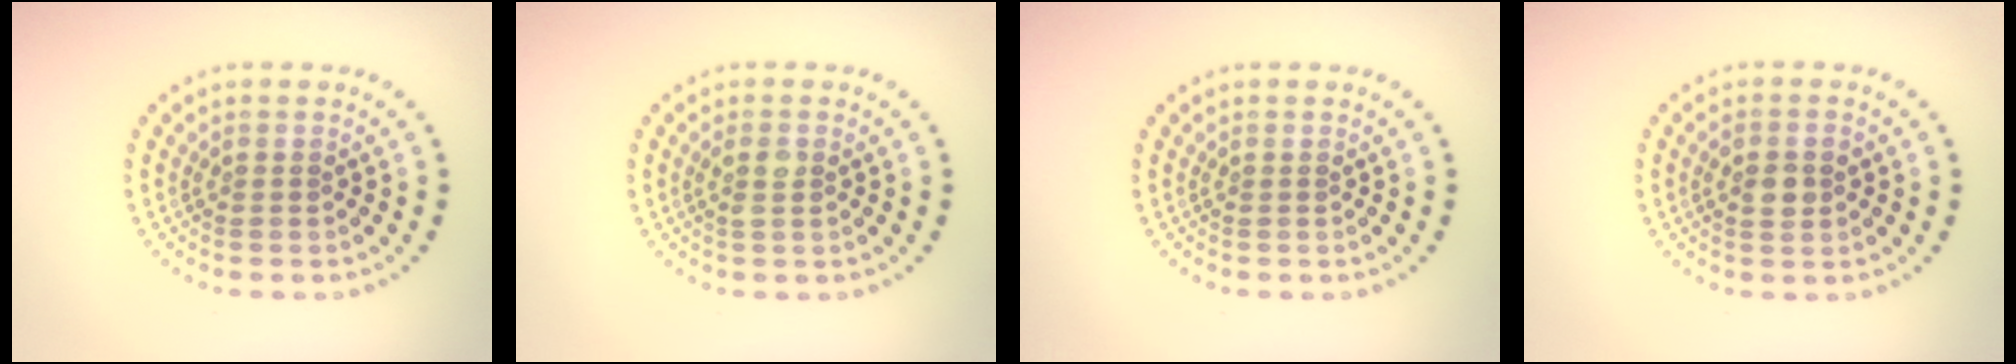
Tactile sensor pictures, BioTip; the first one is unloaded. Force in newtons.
{"total": 1.4, "press": 1.3, "slide": 0.5}
{"total": 0.0}
{"total": 2.6, "press": 2.5, "slide": 0.3}